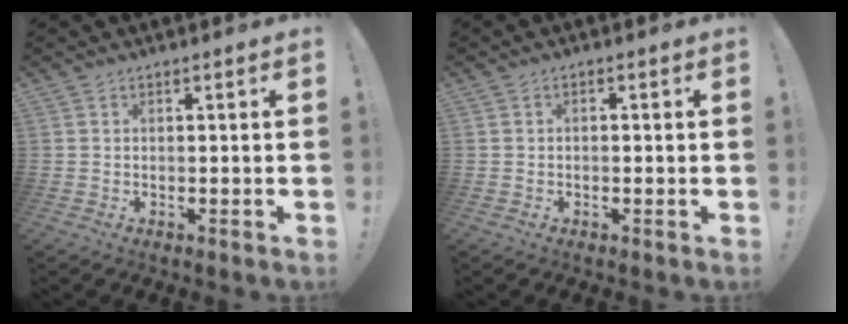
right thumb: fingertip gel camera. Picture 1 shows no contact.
{"total": 0.9, "force": [-0.8, 0.1, 0.5], "torque": [-0.011, 0.002, -0.013]}